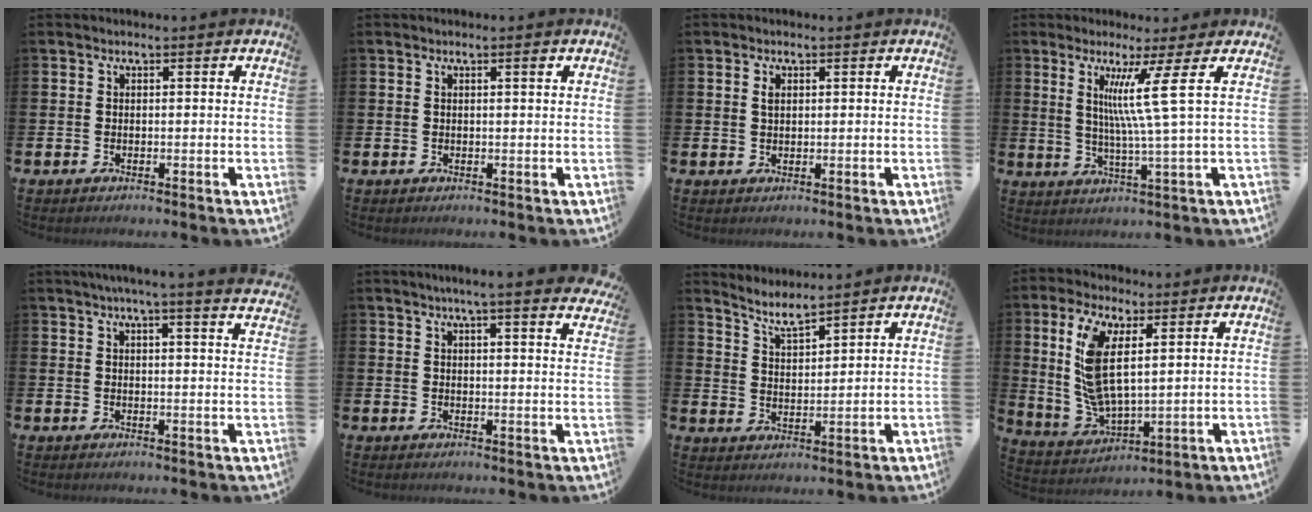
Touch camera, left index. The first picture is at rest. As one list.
[{"total": 0.9, "force": [0.4, 0.0, 0.8], "torque": [-0.013, 0.000, 0.005]}, {"total": 1.2, "force": [0.6, 0.7, 0.7], "torque": [0.001, -0.002, 0.006]}, {"total": 8.0, "force": [2.9, -1.4, 7.3], "torque": [-0.146, -0.012, 0.040]}, {"total": 4.1, "force": [3.8, -0.9, 1.4], "torque": [-0.026, -0.020, 0.065]}, {"total": 4.3, "force": [3.9, -0.5, 1.7], "torque": [-0.033, -0.018, 0.066]}, {"total": 5.0, "force": [4.7, 0.4, 1.6], "torque": [-0.051, -0.020, 0.084]}, {"total": 10.1, "force": [3.6, 4.7, 8.2], "torque": [-0.186, -0.004, 0.060]}]